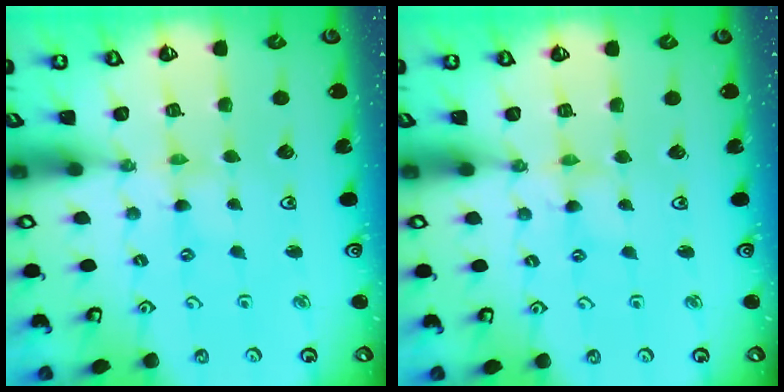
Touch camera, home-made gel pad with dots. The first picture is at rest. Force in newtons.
{"total": 1.5, "press": 1.4, "slide": 0.3}